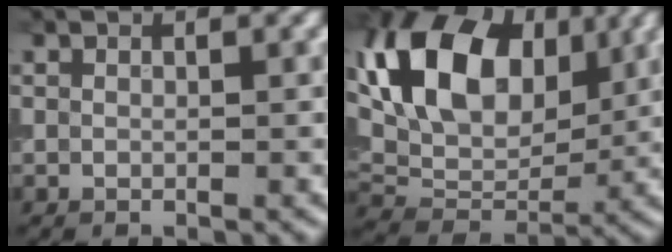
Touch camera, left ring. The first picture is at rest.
{"total": 12.0, "force": [3.6, 7.8, 8.4], "torque": [-0.156, 0.008, 0.056]}